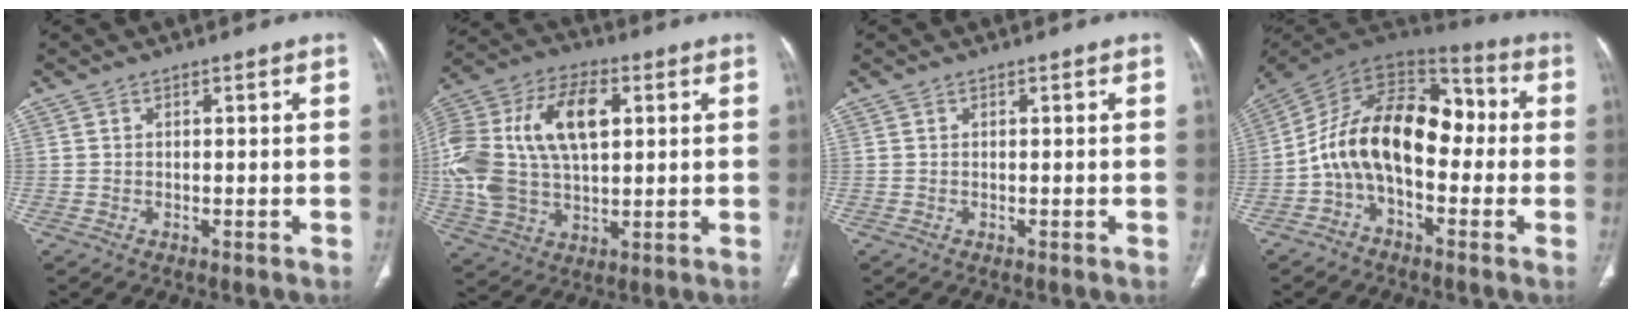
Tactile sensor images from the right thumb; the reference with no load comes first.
{"total": 22.4, "force": [3.9, 13.0, 17.8], "torque": [-0.364, 0.013, 0.066]}
{"total": 0.0}
{"total": 17.2, "force": [-1.9, 10.4, 13.6], "torque": [-0.205, 0.065, -0.045]}